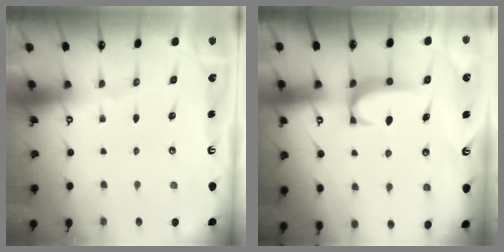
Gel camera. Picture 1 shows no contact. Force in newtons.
{"total": 1.9, "press": 1.9, "slide": 0.5}